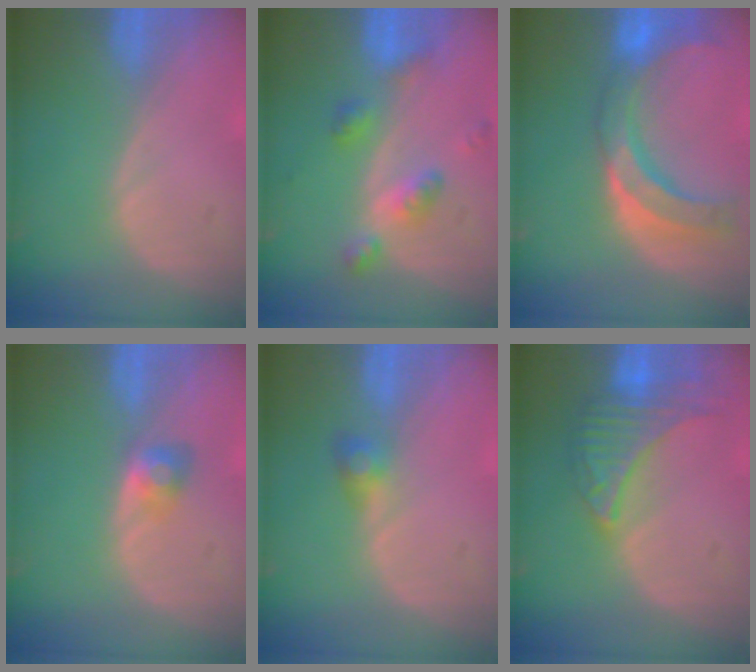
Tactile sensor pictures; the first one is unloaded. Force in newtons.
{"total": 6.0, "press": 5.3, "slide": 2.8}
{"total": 9.5, "press": 9.2, "slide": 2.5}
{"total": 2.7, "press": 2.5, "slide": 1.1}
{"total": 2.5, "press": 2.4, "slide": 0.7}
{"total": 7.5, "press": 7.5, "slide": 0.1}